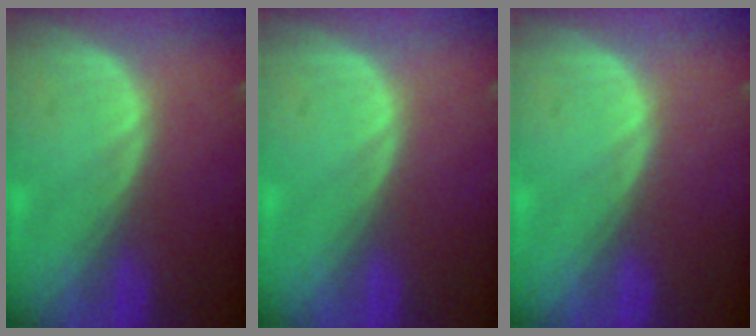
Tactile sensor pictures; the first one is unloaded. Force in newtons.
{"total": 0.0}
{"total": 0.0}